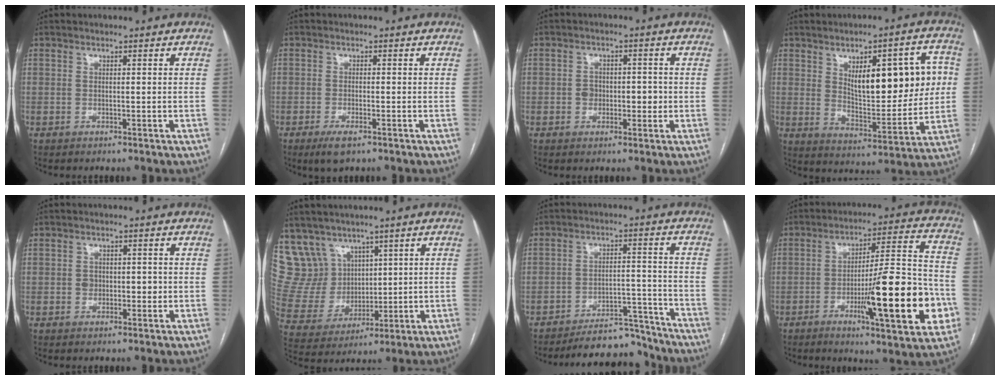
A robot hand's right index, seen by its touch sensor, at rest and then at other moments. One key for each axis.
{"total": 3.5, "fx": -2.1, "fy": 0.9, "fz": 2.7, "tx": -0.055, "ty": -0.006, "tz": -0.034}
{"total": 3.9, "fx": -0.5, "fy": 2.7, "fz": 2.7, "tx": -0.036, "ty": 0.017, "tz": -0.004}
{"total": 16.2, "fx": 3.7, "fy": 6.0, "fz": 14.6, "tx": -0.195, "ty": 0.021, "tz": 0.066}
{"total": 2.7, "fx": -0.2, "fy": 2.1, "fz": 1.7, "tx": -0.022, "ty": 0.011, "tz": -0.001}
{"total": 10.3, "fx": 7.0, "fy": 7.5, "fz": 0.9, "tx": -0.035, "ty": 0.040, "tz": 0.160}
{"total": 10.2, "fx": -9.8, "fy": 2.6, "fz": 1.0, "tx": 0.005, "ty": 0.032, "tz": -0.148}
{"total": 20.5, "fx": -6.2, "fy": 2.6, "fz": 19.3, "tx": -0.256, "ty": 0.004, "tz": -0.086}